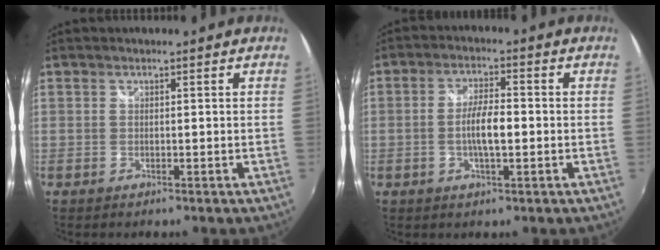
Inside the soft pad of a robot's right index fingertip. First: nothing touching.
{"total": 6.0, "force": [-1.0, 1.6, 5.7], "torque": [-0.107, 0.002, -0.017]}